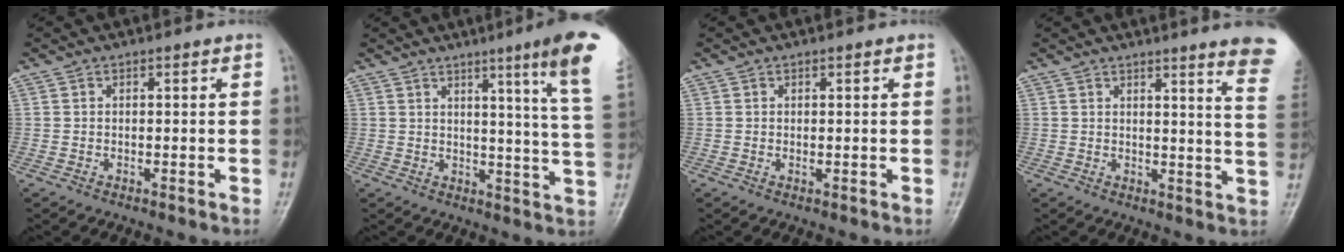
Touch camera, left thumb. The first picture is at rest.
{"total": 14.5, "force": [8.0, -0.4, 12.1], "torque": [-0.153, -0.048, 0.088]}
{"total": 0.5, "force": [0.2, 0.2, 0.5], "torque": [-0.011, 0.000, 0.004]}
{"total": 12.0, "force": [9.4, 0.0, 7.5], "torque": [-0.073, -0.071, 0.089]}